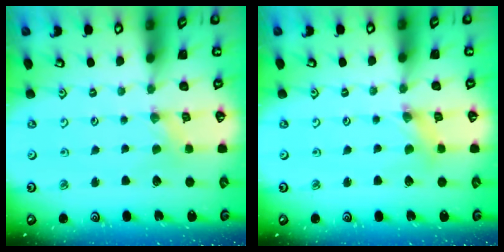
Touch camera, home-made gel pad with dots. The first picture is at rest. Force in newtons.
{"total": 1.5, "press": 1.4, "slide": 0.3}